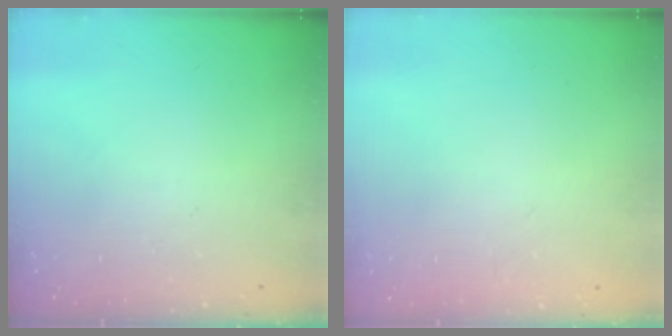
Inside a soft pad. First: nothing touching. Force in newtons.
{"total": 2.1, "press": 2.1, "slide": 0.1}